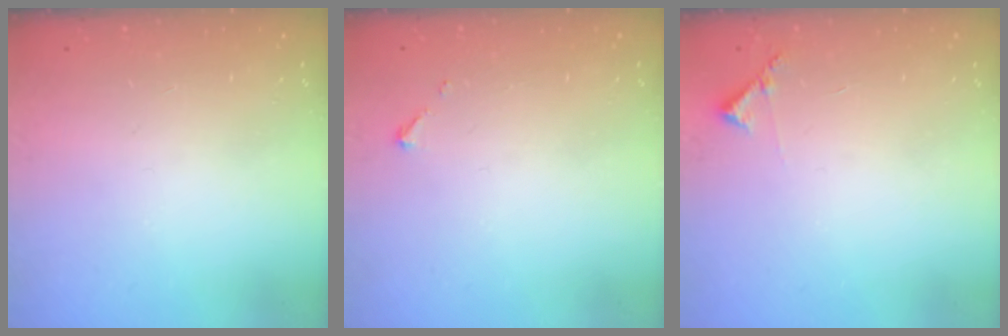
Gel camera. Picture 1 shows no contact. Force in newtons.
{"total": 2.6, "press": 2.6, "slide": 0.3}
{"total": 6.4, "press": 6.4, "slide": 0.5}